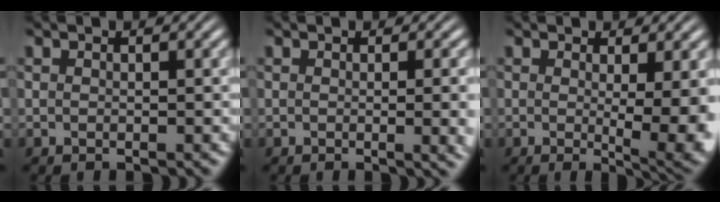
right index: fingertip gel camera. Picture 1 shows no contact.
{"total": 2.3, "force": [-0.1, 0.1, 2.3], "torque": [-0.021, 0.002, -0.006]}
{"total": 6.0, "force": [-0.8, 1.5, 5.7], "torque": [-0.073, -0.020, -0.007]}